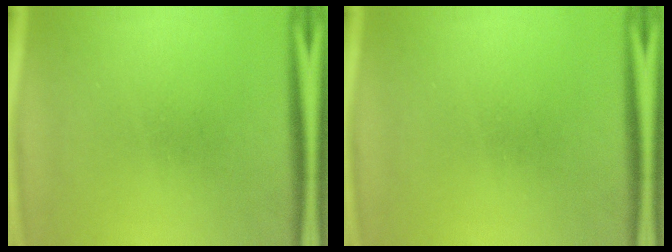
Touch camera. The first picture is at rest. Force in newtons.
{"total": 0.0}